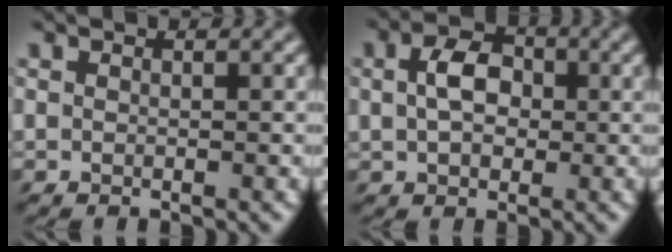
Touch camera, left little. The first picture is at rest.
{"total": 4.0, "force": [0.0, 2.7, 3.0], "torque": [-0.058, 0.008, -0.009]}